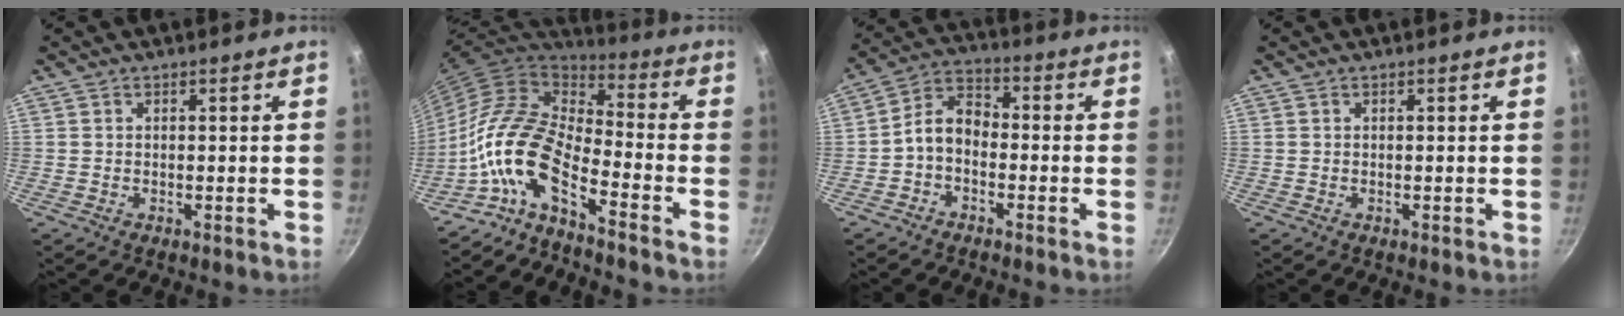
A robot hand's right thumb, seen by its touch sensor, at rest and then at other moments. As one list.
[{"total": 14.3, "force": [-8.1, 5.7, 10.4], "torque": [-0.193, 0.071, -0.188]}, {"total": 6.8, "force": [-2.0, 4.5, 4.6], "torque": [-0.073, 0.042, -0.052]}, {"total": 0.0}]